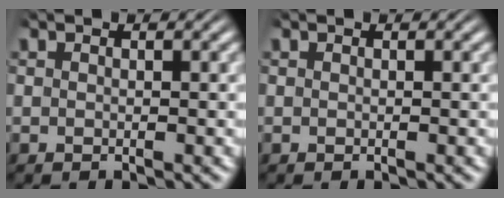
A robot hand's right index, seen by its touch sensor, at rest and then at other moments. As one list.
[{"total": 0.0}]